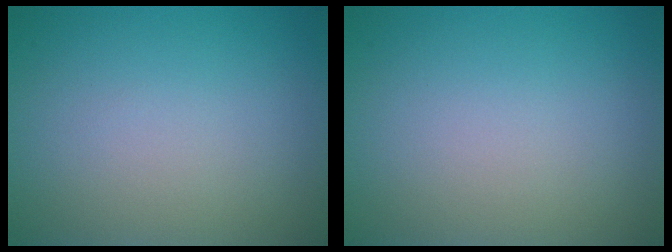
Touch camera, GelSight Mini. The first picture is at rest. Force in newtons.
{"total": 0.0}